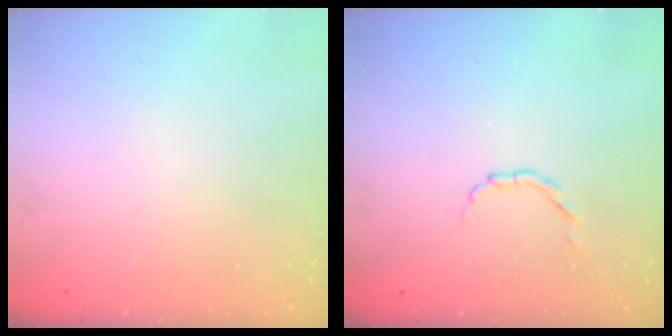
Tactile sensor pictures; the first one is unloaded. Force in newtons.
{"total": 2.6, "press": 2.5, "slide": 0.9}